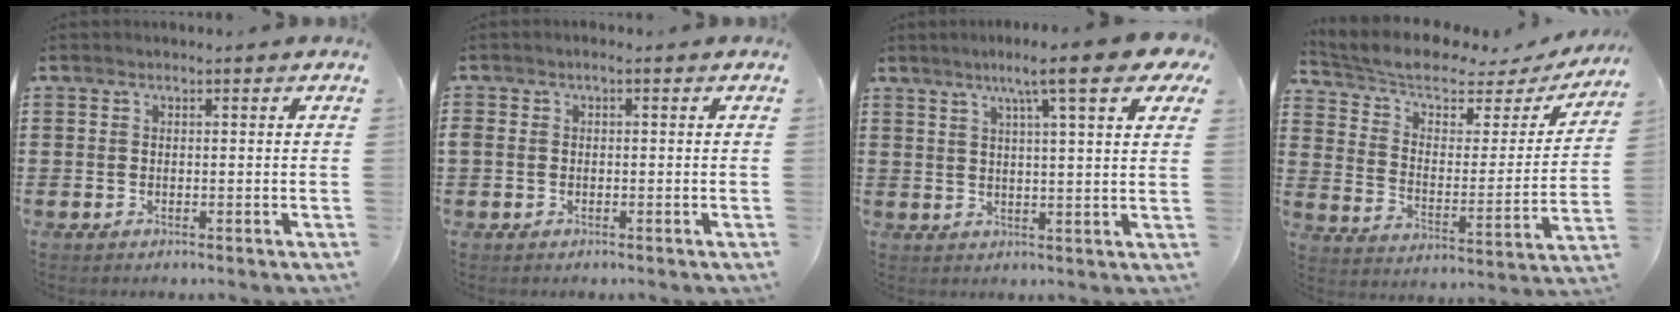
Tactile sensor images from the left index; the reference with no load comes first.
{"total": 1.0, "force": [-0.4, 0.6, 0.7], "torque": [-0.023, 0.000, -0.012]}
{"total": 9.9, "force": [6.2, 0.9, 7.6], "torque": [-0.130, -0.011, 0.098]}
{"total": 6.2, "force": [5.1, 1.9, 3.0], "torque": [-0.083, -0.033, 0.084]}